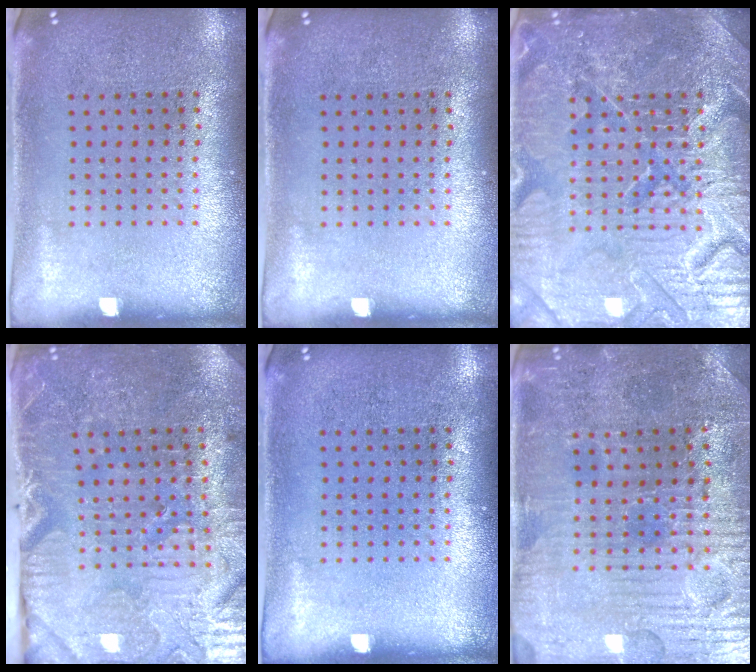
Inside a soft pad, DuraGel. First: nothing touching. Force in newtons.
{"total": 0.0}
{"total": 7.9, "press": 7.8, "slide": 0.9}
{"total": 3.9, "press": 3.8, "slide": 0.5}
{"total": 0.0}
{"total": 3.6, "press": 3.6, "slide": 0.4}